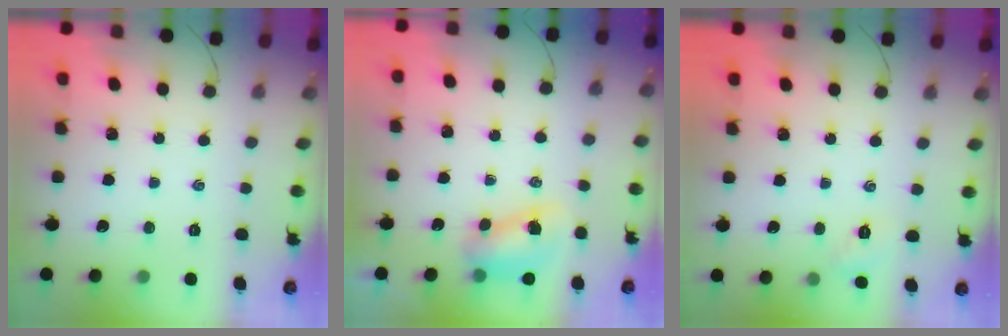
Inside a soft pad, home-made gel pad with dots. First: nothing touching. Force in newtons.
{"total": 8.0, "press": 8.0, "slide": 1.1}
{"total": 2.2, "press": 2.1, "slide": 0.6}